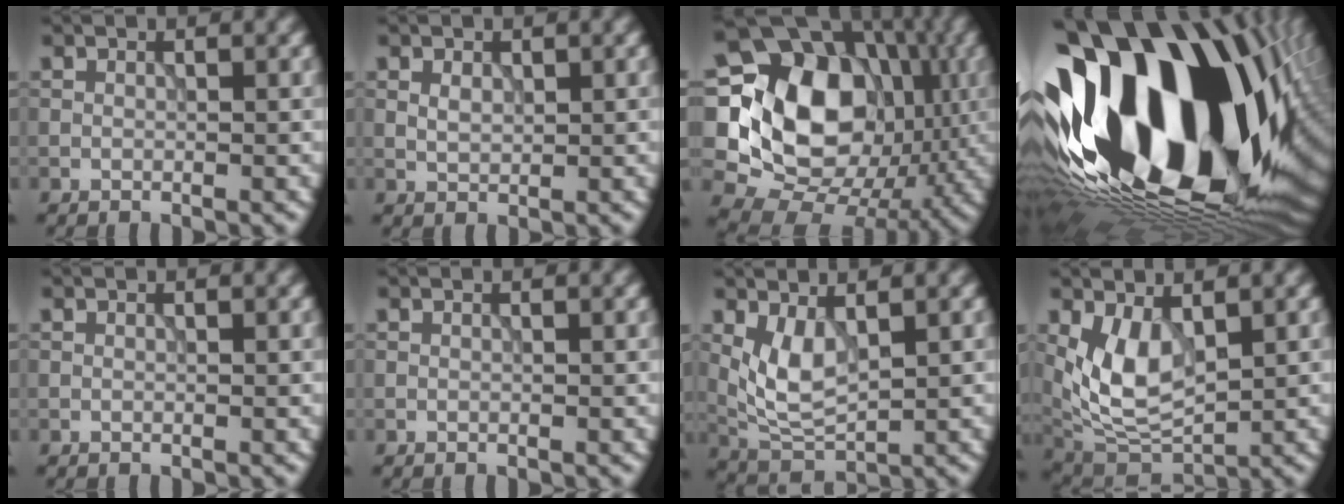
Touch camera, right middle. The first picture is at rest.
{"total": 1.3, "force": [0.4, 0.9, 0.9], "torque": [-0.019, -0.002, 0.008]}
{"total": 15.2, "force": [0.7, 12.1, 9.1], "torque": [-0.155, -0.002, -0.001]}
{"total": 22.3, "force": [-0.2, 12.6, 18.4], "torque": [-0.326, -0.035, -0.007]}
{"total": 0.0}
{"total": 0.0}
{"total": 3.9, "force": [1.1, 1.9, 3.2], "torque": [-0.074, -0.007, 0.027]}
{"total": 5.3, "force": [1.1, 2.9, 4.3], "torque": [-0.092, -0.013, 0.028]}